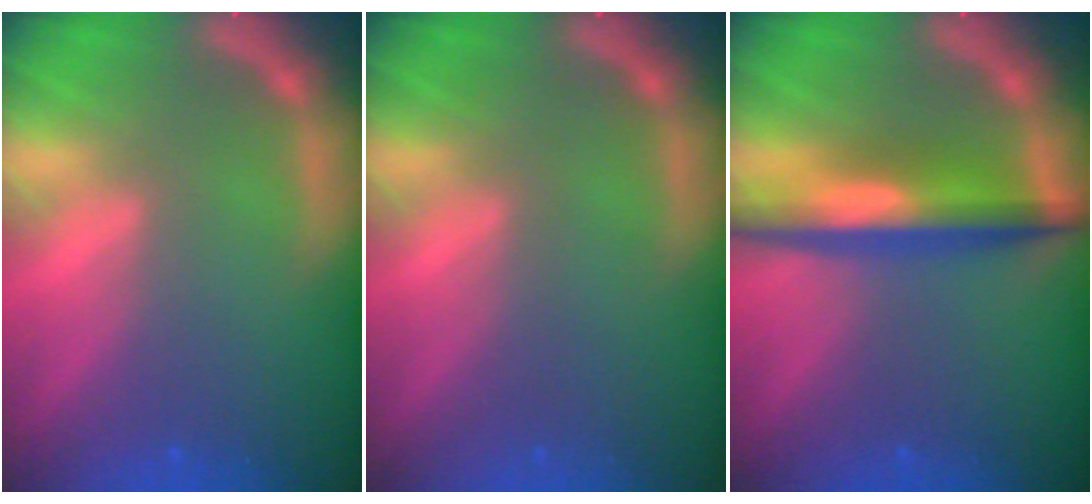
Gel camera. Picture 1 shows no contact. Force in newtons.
{"total": 0.0}
{"total": 6.0}